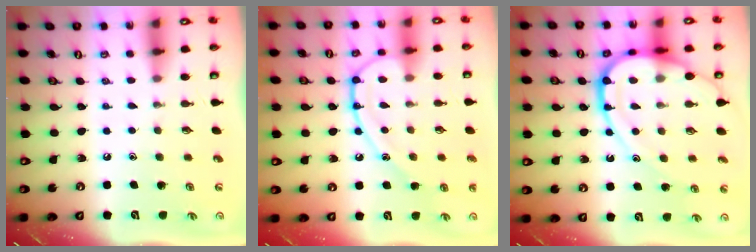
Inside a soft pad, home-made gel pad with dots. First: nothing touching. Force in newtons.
{"total": 12.0, "press": 12.0, "slide": 0.7}
{"total": 17.0, "press": 16.9, "slide": 2.0}